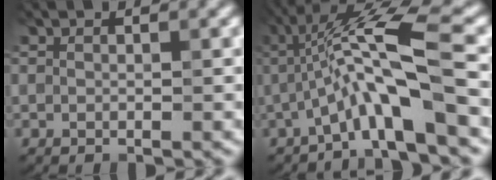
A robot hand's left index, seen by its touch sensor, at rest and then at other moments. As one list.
[{"total": 7.9, "force": [-1.3, 1.2, 7.7], "torque": [-0.133, 0.011, -0.030]}]